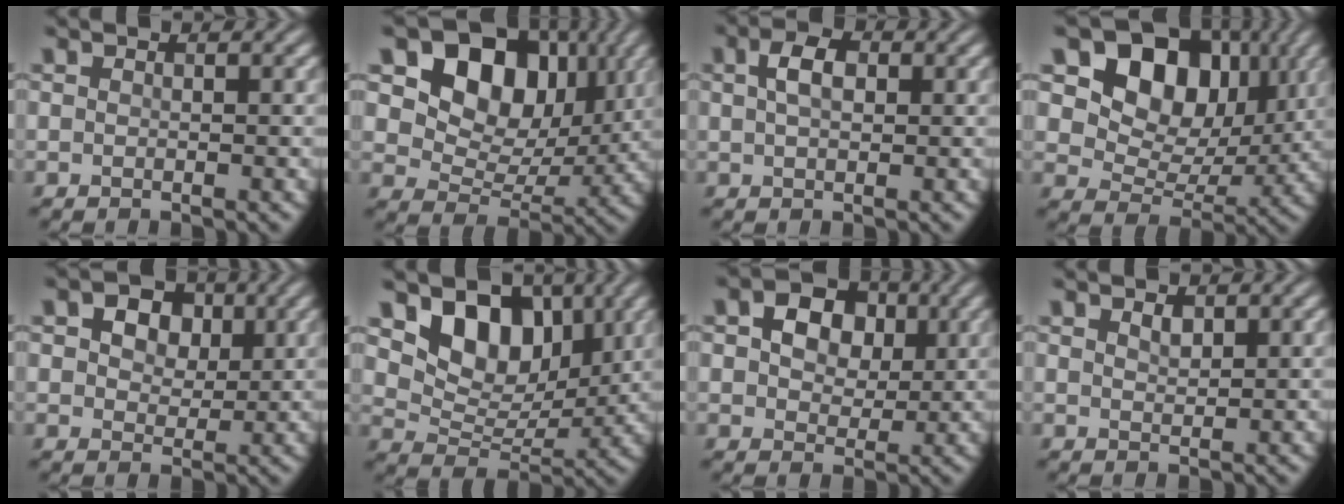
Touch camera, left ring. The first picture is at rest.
{"total": 10.9, "force": [4.3, 7.7, 6.5], "torque": [-0.109, 0.001, 0.067]}
{"total": 3.0, "force": [0.8, 1.8, 2.2], "torque": [-0.045, 0.006, 0.012]}
{"total": 11.2, "force": [4.5, 7.9, 6.5], "torque": [-0.109, 0.008, 0.068]}
{"total": 5.7, "force": [2.4, 3.8, 3.4], "torque": [-0.058, 0.009, 0.023]}
{"total": 7.4, "force": [3.5, 4.9, 4.3], "torque": [-0.070, -0.014, 0.053]}
{"total": 5.1, "force": [1.4, 3.7, 3.2], "torque": [-0.054, 0.004, 0.013]}
{"total": 1.1, "force": [0.8, 0.5, 0.6], "torque": [-0.013, 0.000, 0.015]}